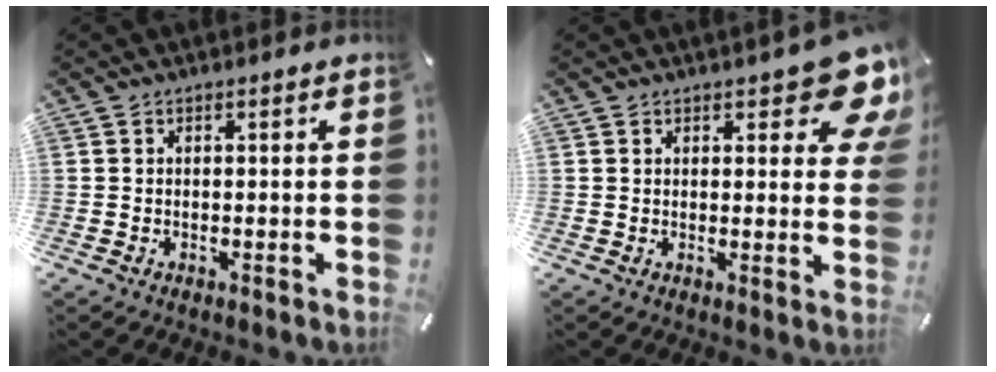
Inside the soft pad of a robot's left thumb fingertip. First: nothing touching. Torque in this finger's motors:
{"motor_torque": [2.52, 2.47, 0.50, -0.29, 0.11]}